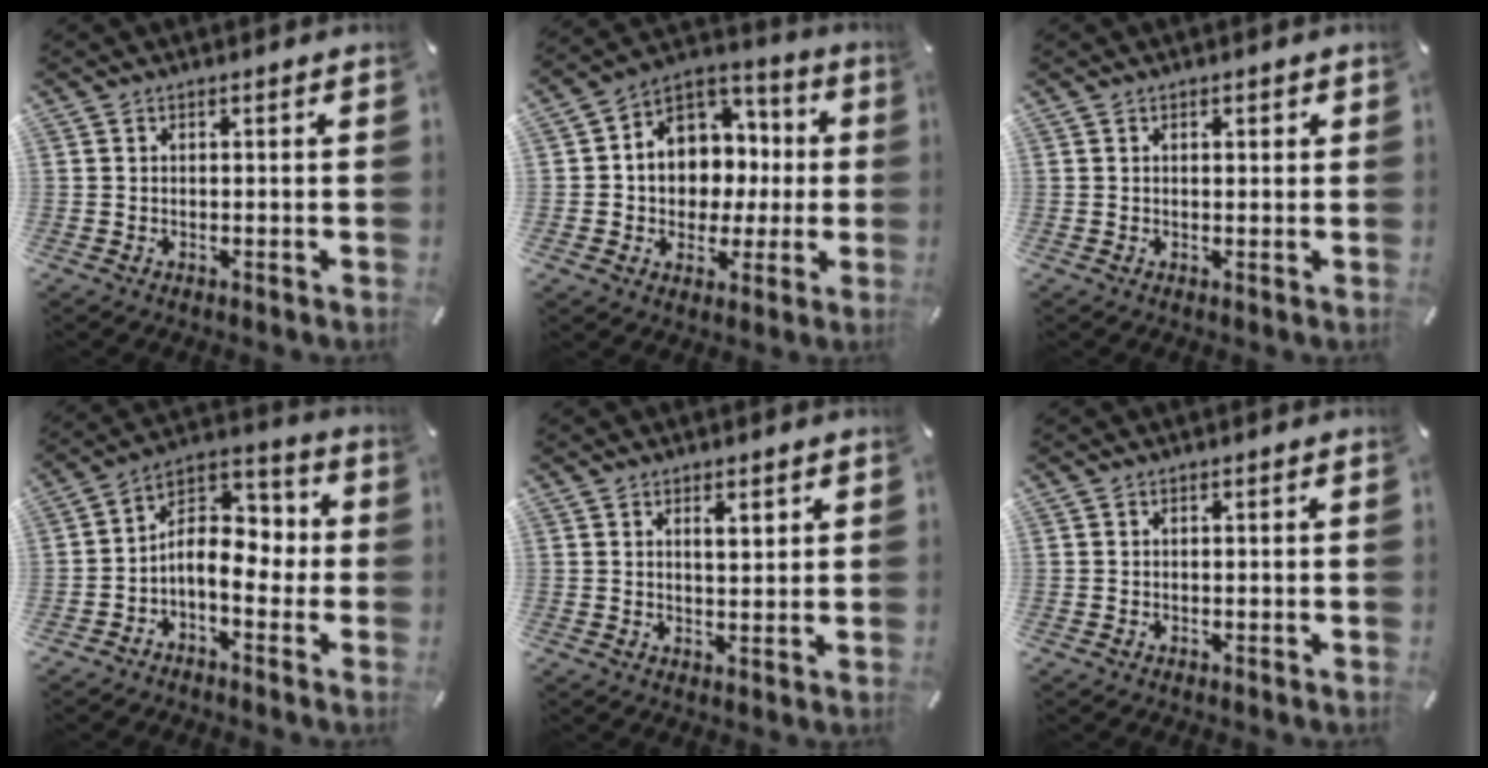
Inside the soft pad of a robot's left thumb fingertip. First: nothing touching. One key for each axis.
{"total": 10.2, "fx": 0.3, "fy": 9.8, "fz": 2.7, "tx": -0.042, "ty": -0.015, "tz": 0.016}
{"total": 0.9, "fx": 0.4, "fy": 0.6, "fz": 0.6, "tx": -0.013, "ty": 0.005, "tz": 0.006}
{"total": 9.4, "fx": -2.7, "fy": 6.4, "fz": 6.4, "tx": -0.103, "ty": 0.001, "tz": -0.049}
{"total": 2.9, "fx": 1.7, "fy": 1.2, "fz": 2.1, "tx": -0.027, "ty": -0.004, "tz": 0.025}
{"total": 0.0}